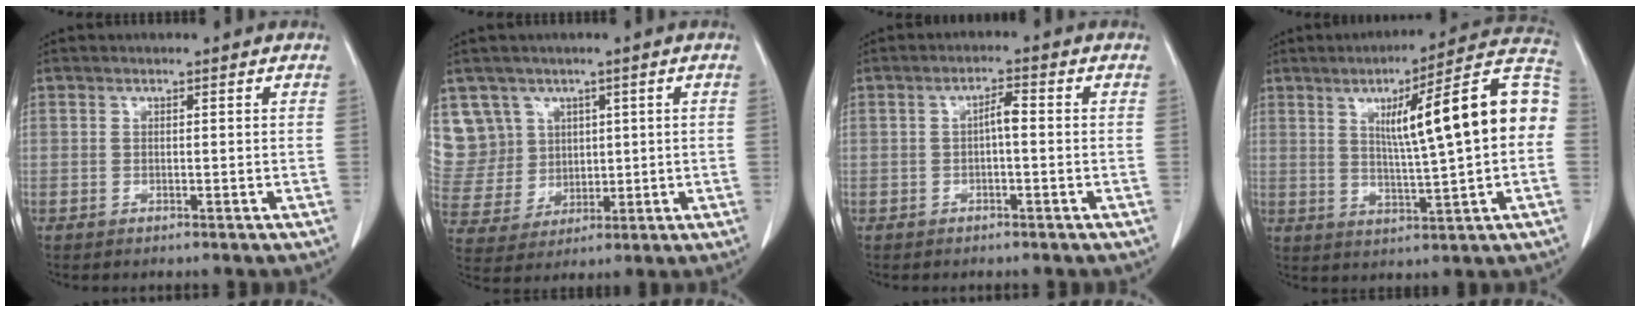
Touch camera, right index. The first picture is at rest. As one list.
[{"total": 9.9, "force": [4.6, 8.8, 0.6], "torque": [-0.030, 0.044, 0.112]}, {"total": 2.5, "force": [-0.1, 0.6, 2.4], "torque": [-0.042, 0.008, -0.001]}, {"total": 17.6, "force": [2.3, 1.4, 17.4], "torque": [-0.242, 0.035, 0.029]}]